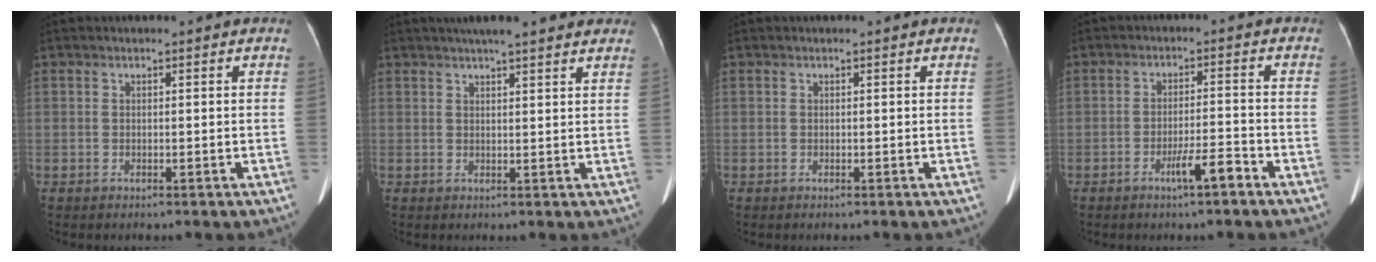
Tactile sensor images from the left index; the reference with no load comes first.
{"total": 11.0, "force": [9.2, 1.4, 5.8], "torque": [-0.074, 0.027, 0.109]}
{"total": 0.0}
{"total": 4.3, "force": [-2.9, 0.2, 3.2], "torque": [-0.058, -0.002, -0.049]}